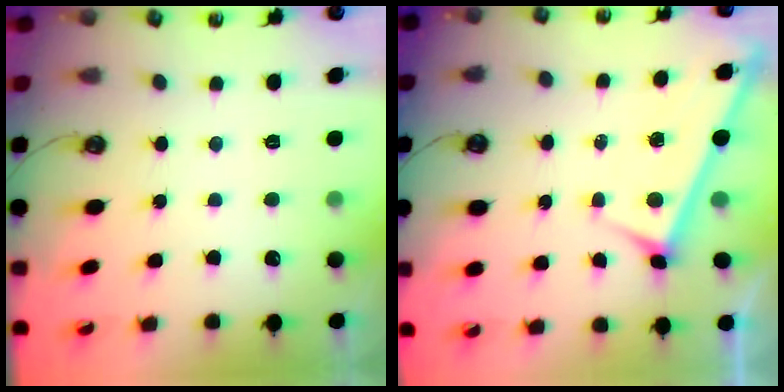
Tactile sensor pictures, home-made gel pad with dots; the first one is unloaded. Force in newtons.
{"total": 3.0, "press": 3.0, "slide": 0.2}